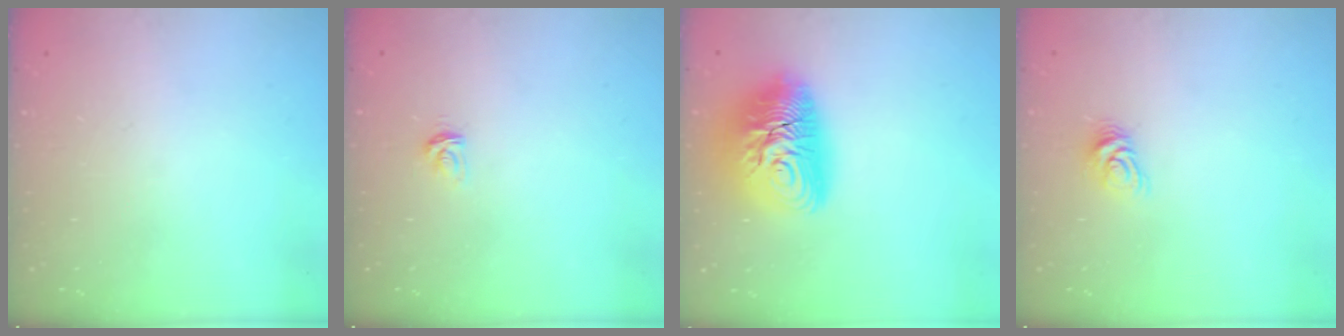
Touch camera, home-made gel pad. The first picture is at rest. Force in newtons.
{"total": 2.7, "press": 2.7, "slide": 0.4}
{"total": 14.8, "press": 14.7, "slide": 1.5}
{"total": 5.8, "press": 5.8, "slide": 0.3}